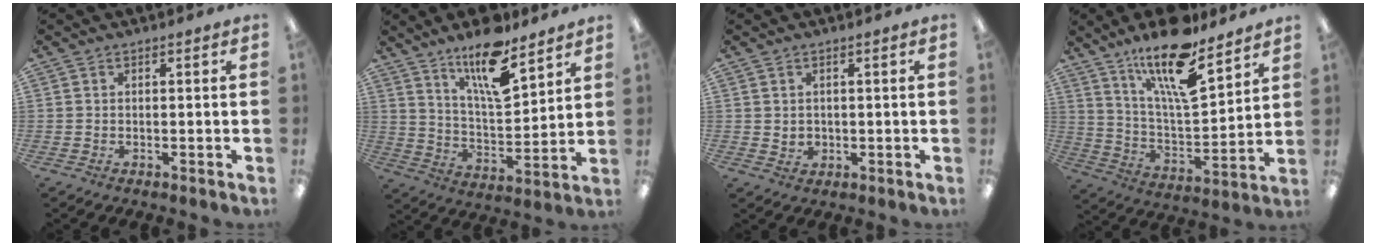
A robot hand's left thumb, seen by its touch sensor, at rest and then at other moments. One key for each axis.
{"total": 15.8, "fx": 11.3, "fy": 4.8, "fz": 9.9, "tx": -0.161, "ty": -0.065, "tz": 0.187}
{"total": 1.7, "fx": 0.9, "fy": 1.4, "fz": 0.4, "tx": -0.009, "ty": -0.001, "tz": 0.017}
{"total": 19.4, "fx": 13.8, "fy": 5.5, "fz": 12.3, "tx": -0.217, "ty": -0.081, "tz": 0.232}